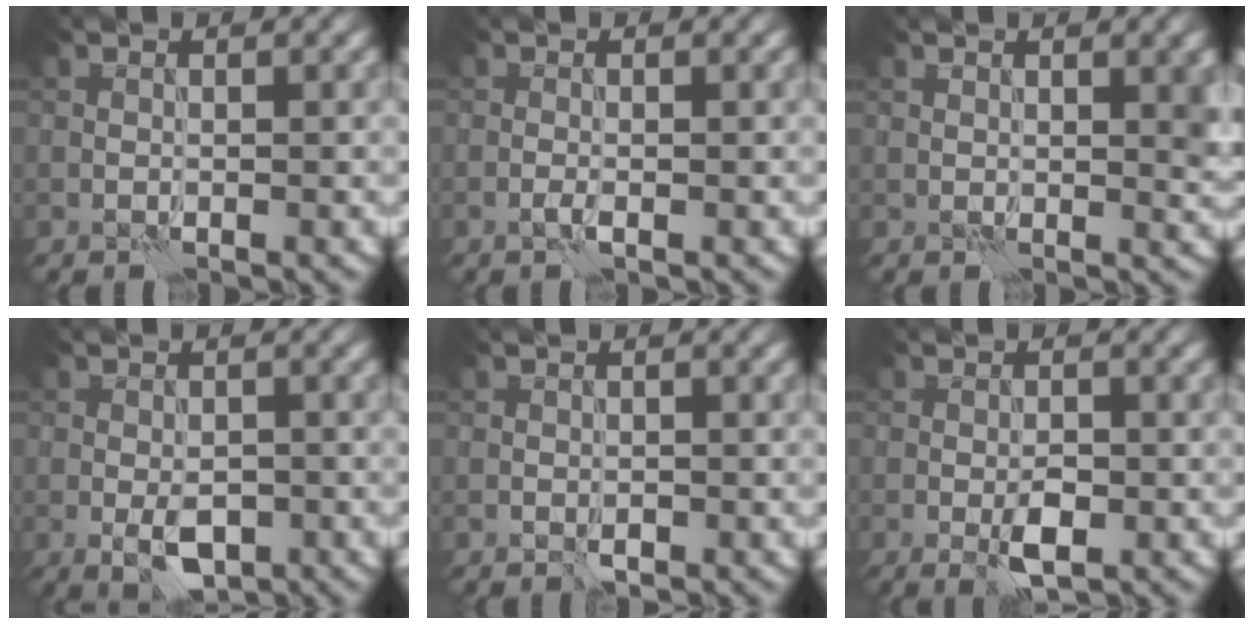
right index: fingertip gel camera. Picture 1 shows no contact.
{"total": 0.8, "force": [-0.4, 0.1, 0.7], "torque": [-0.016, 0.001, -0.009]}
{"total": 2.1, "force": [0.8, 0.9, 1.7], "torque": [-0.025, 0.000, 0.015]}
{"total": 3.6, "force": [-1.4, 1.9, 2.8], "torque": [-0.045, -0.002, -0.022]}
{"total": 0.7, "force": [-0.4, 0.5, 0.4], "torque": [-0.004, 0.000, -0.006]}
{"total": 2.6, "force": [-0.9, 1.0, 2.2], "torque": [-0.039, 0.000, -0.016]}